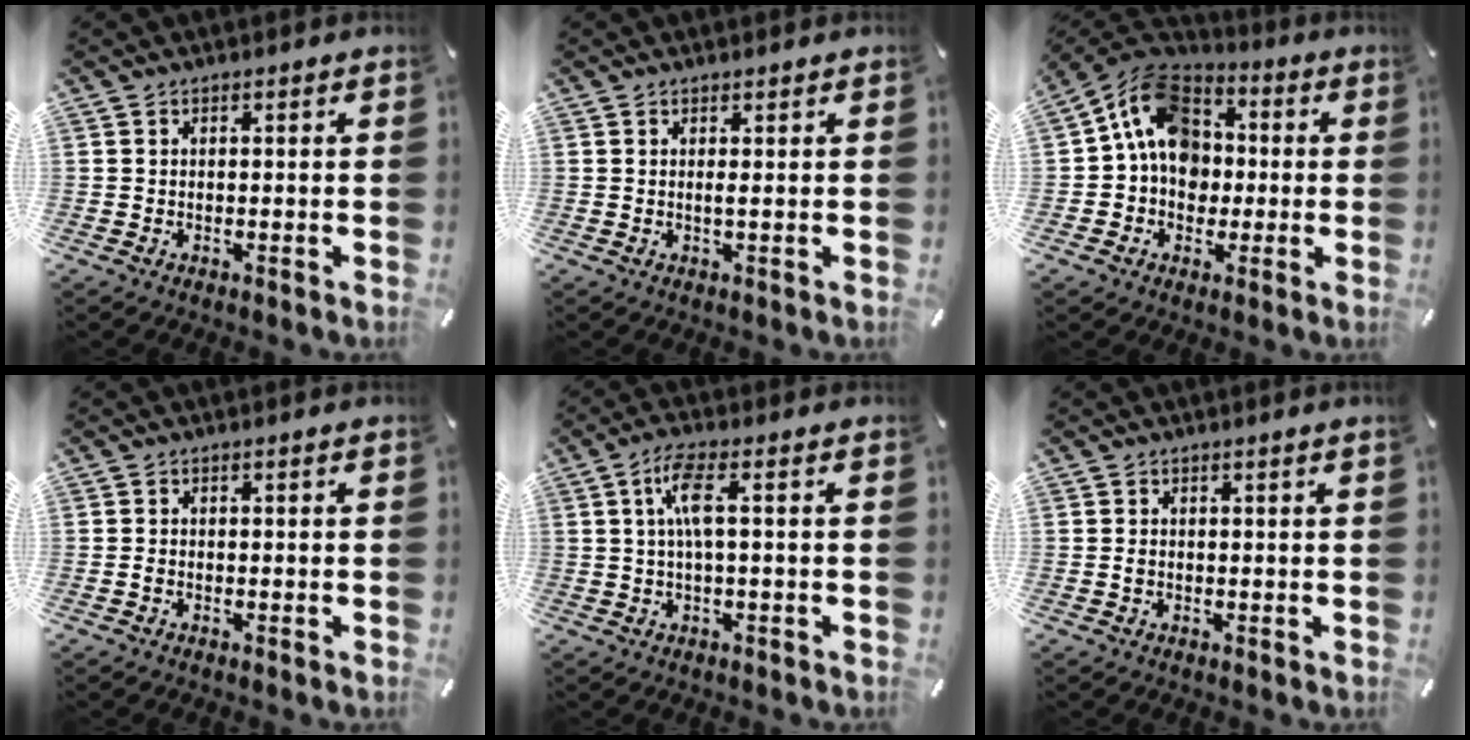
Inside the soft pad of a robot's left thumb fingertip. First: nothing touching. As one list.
[{"total": 1.2, "force": [0.2, 0.0, 1.2], "torque": [-0.024, -0.004, 0.004]}, {"total": 14.0, "force": [1.1, 11.9, 7.4], "torque": [-0.129, 0.014, 0.021]}, {"total": 0.8, "force": [-0.4, 0.4, 0.5], "torque": [-0.010, -0.001, -0.008]}, {"total": 6.5, "force": [0.9, 1.5, 6.2], "torque": [-0.129, 0.003, 0.011]}, {"total": 0.7, "force": [0.0, 0.1, 0.7], "torque": [-0.014, -0.001, 0.000]}]